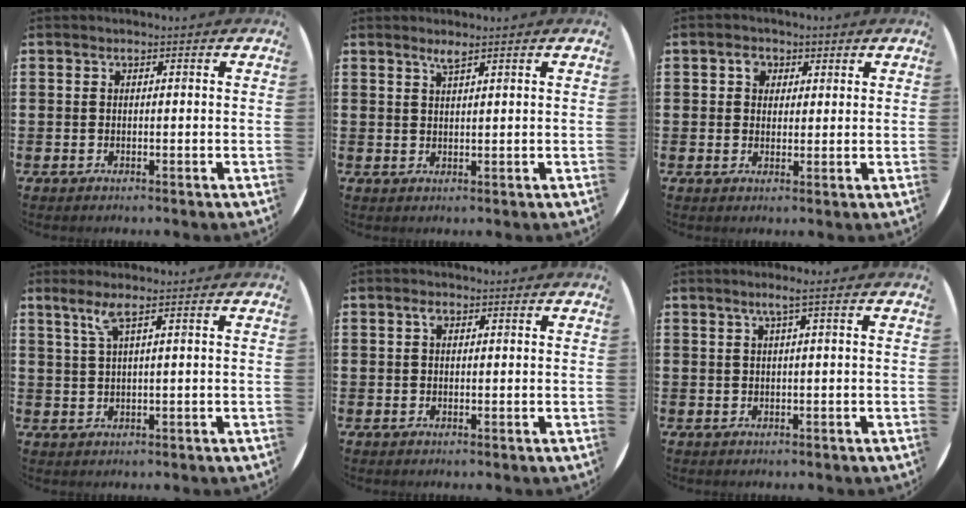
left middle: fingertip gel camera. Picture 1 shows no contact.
{"total": 1.7, "force": [1.4, 0.0, 0.8], "torque": [-0.017, 0.001, 0.026]}
{"total": 2.5, "force": [1.3, 1.9, 0.8], "torque": [-0.002, 0.002, 0.021]}
{"total": 2.4, "force": [1.4, -0.2, 2.0], "torque": [-0.042, -0.001, 0.023]}
{"total": 1.1, "force": [0.5, 0.6, 0.8], "torque": [-0.010, 0.003, 0.006]}
{"total": 1.9, "force": [0.7, -0.2, 1.7], "torque": [-0.031, 0.001, 0.010]}